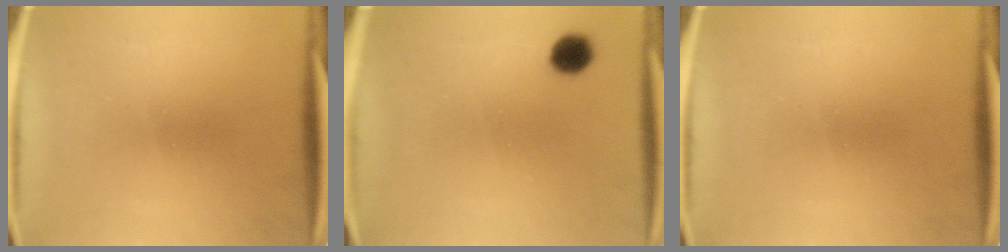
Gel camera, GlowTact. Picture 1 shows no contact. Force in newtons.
{"total": 4.1}
{"total": 0.0}